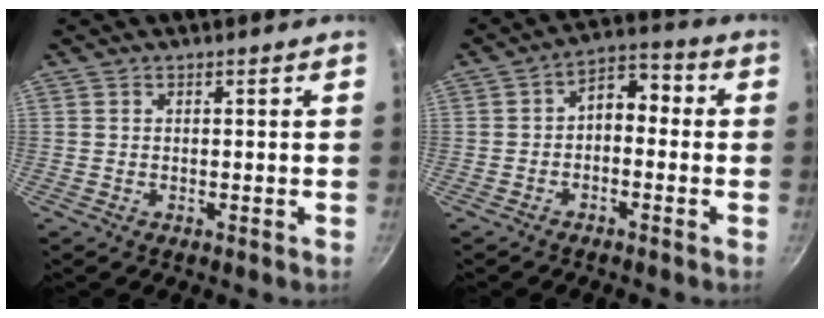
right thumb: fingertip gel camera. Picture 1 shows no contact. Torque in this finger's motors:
{"motor_torque": [0.86, 1.15, 0.95, -0.44, -0.03]}